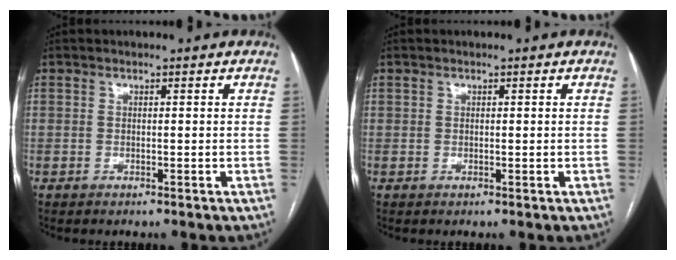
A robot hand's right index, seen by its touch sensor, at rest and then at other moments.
{"total": 0.5, "force": [0.2, 0.4, 0.3], "torque": [-0.004, 0.003, 0.005]}